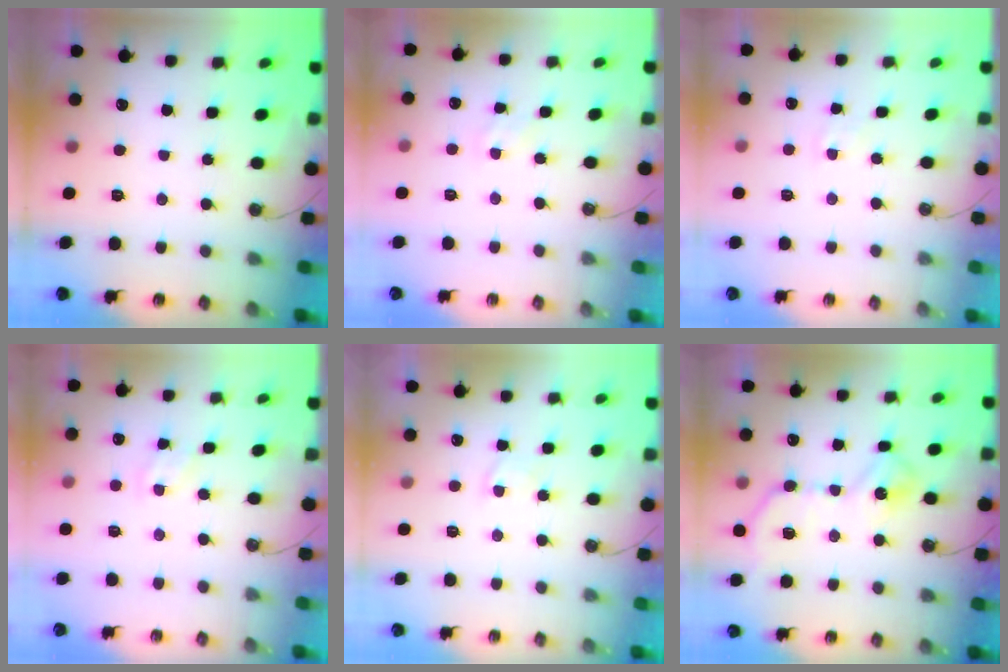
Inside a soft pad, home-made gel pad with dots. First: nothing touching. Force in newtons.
{"total": 1.3, "press": 1.3, "slide": 0.3}
{"total": 3.8, "press": 3.7, "slide": 0.5}
{"total": 2.2, "press": 2.2, "slide": 0.3}
{"total": 2.8, "press": 2.8, "slide": 0.4}
{"total": 11.9, "press": 11.8, "slide": 0.2}